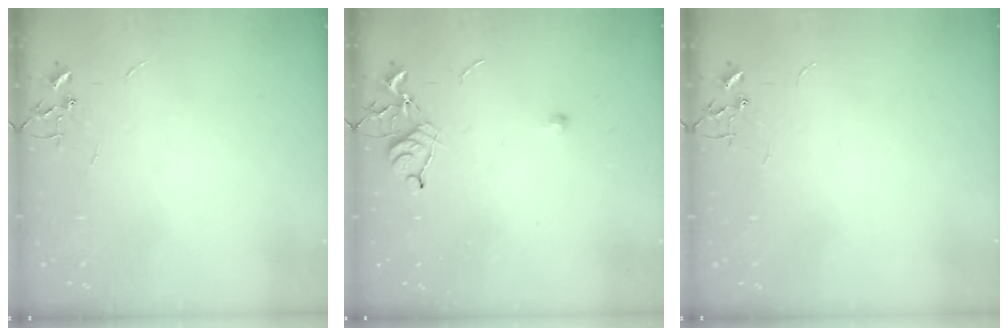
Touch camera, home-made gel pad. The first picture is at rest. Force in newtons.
{"total": 7.1, "press": 7.1, "slide": 0.8}
{"total": 0.0}